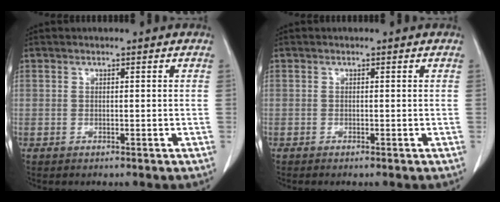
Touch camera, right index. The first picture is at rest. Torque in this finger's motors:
{"motor_torque": [0.03, -0.02, -0.10, 0.00]}